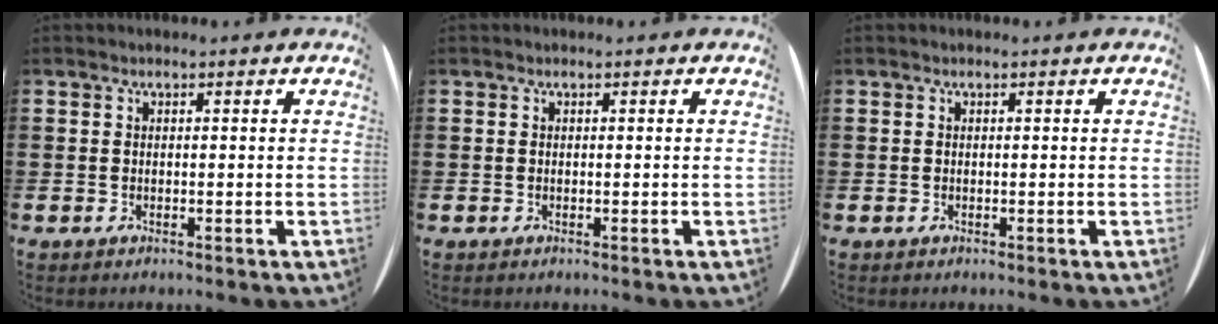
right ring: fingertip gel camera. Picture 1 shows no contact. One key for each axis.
{"total": 0.0}
{"total": 0.0}